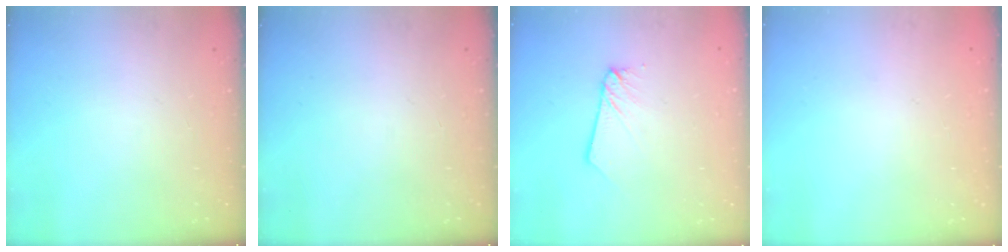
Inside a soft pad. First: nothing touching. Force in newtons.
{"total": 0.0}
{"total": 2.7, "press": 2.7, "slide": 0.2}
{"total": 0.0}